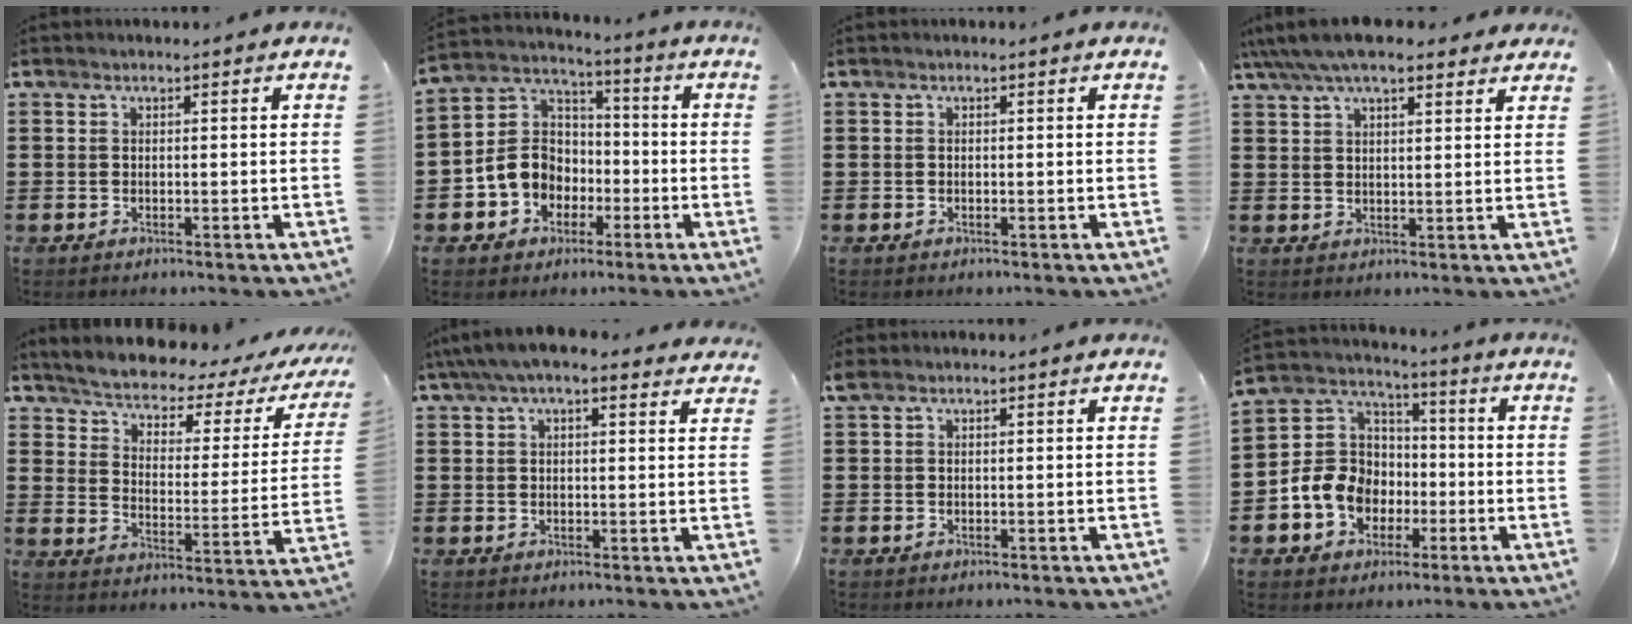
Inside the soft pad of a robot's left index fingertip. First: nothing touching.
{"total": 8.5, "force": [-2.6, 7.5, 2.9], "torque": [-0.101, 0.015, -0.054]}
{"total": 0.0}
{"total": 6.5, "force": [5.4, 1.8, 3.2], "torque": [-0.076, -0.004, 0.099]}
{"total": 3.2, "force": [2.8, 0.5, 1.4], "torque": [-0.045, -0.032, 0.036]}
{"total": 5.1, "force": [3.8, 1.7, 3.1], "torque": [-0.070, 0.003, 0.067]}
{"total": 0.7, "force": [0.3, 0.4, 0.5], "torque": [-0.011, 0.004, 0.006]}
{"total": 10.2, "force": [-3.2, 8.9, 3.9], "torque": [-0.132, 0.020, -0.065]}